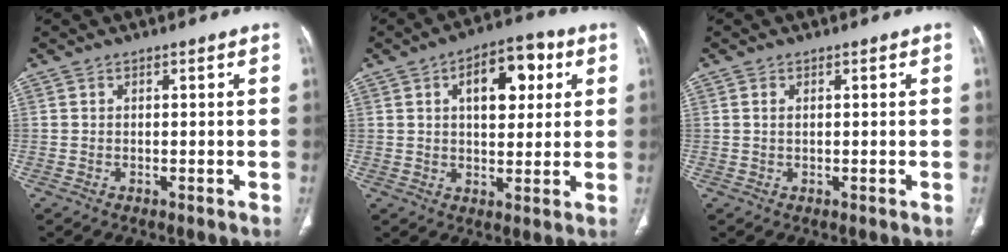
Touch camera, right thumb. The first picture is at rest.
{"total": 11.7, "force": [3.8, 6.4, 9.1], "torque": [-0.094, 0.009, 0.051]}
{"total": 0.8, "force": [0.2, 0.4, 0.7], "torque": [-0.019, 0.003, 0.007]}